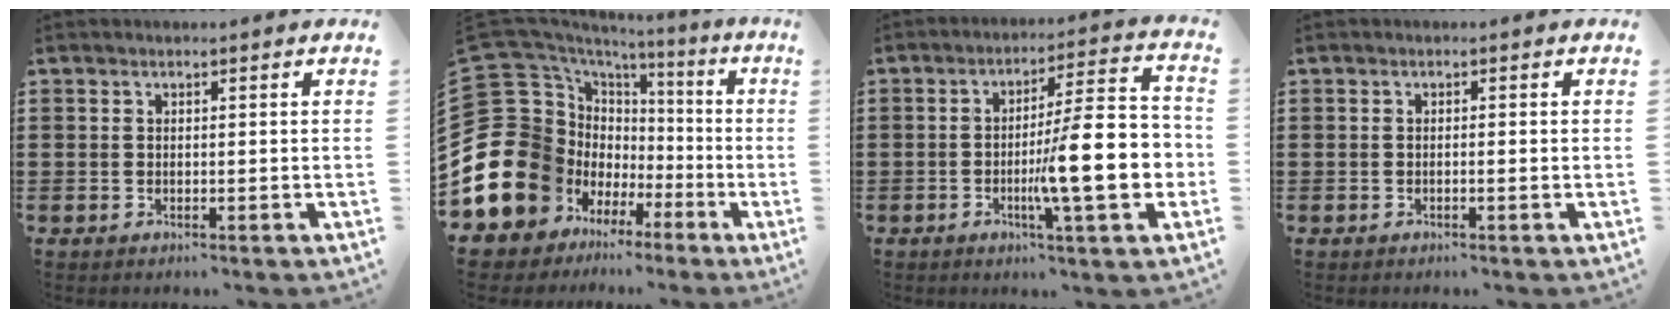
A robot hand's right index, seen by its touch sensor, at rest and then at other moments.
{"total": 22.5, "force": [-4.5, 19.2, 10.8], "torque": [-0.273, -0.025, -0.032]}
{"total": 14.7, "force": [-3.0, 2.6, 14.2], "torque": [-0.215, -0.016, -0.054]}
{"total": 0.7, "force": [-0.3, -0.1, 0.6], "torque": [-0.009, -0.003, -0.006]}